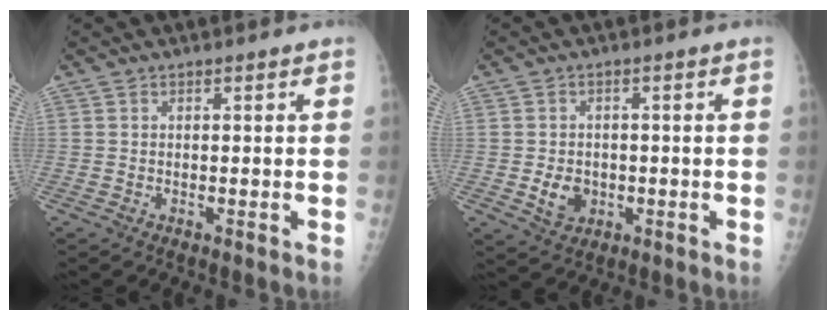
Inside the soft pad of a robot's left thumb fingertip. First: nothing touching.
{"total": 4.7, "force": [-0.9, 3.9, 2.6], "torque": [-0.029, 0.002, -0.007]}